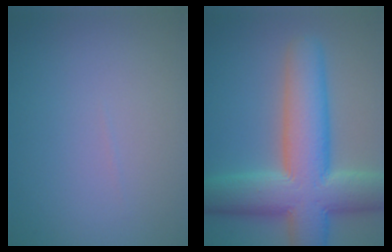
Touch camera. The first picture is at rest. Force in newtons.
{"total": 12.0, "press": 12.0, "slide": 0.6}